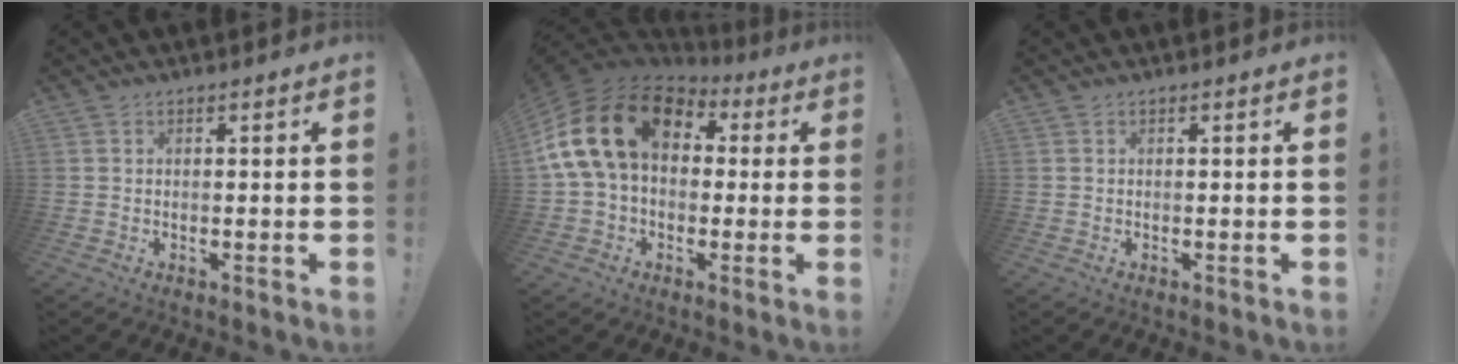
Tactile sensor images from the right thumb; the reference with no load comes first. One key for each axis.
{"total": 20.3, "fx": 4.7, "fy": 13.6, "fz": 14.3, "tx": -0.263, "ty": 0.005, "tz": 0.086}
{"total": 0.0}